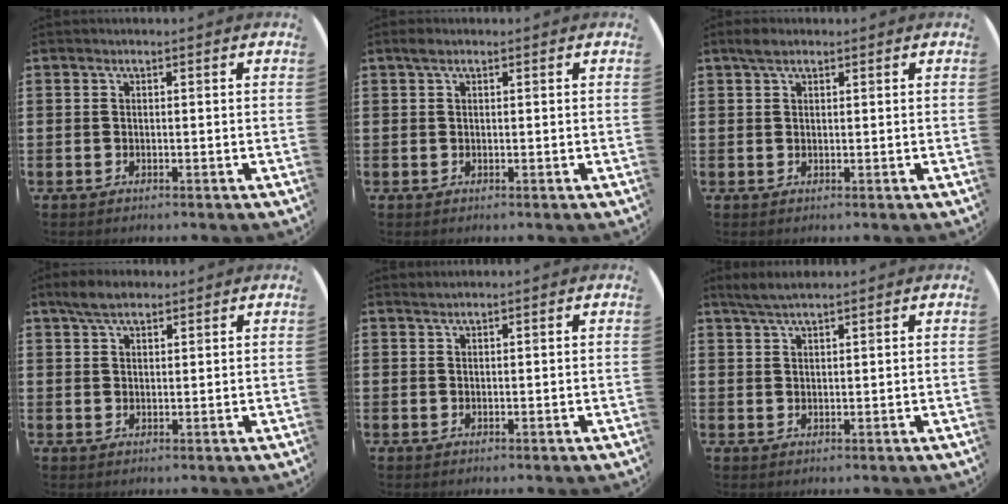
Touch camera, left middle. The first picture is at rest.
{"total": 0.9, "force": [0.6, 0.5, 0.5], "torque": [-0.003, 0.002, 0.008]}
{"total": 2.1, "force": [1.6, 0.9, 1.0], "torque": [-0.014, 0.003, 0.027]}
{"total": 3.8, "force": [3.0, 1.5, 1.7], "torque": [-0.032, 0.003, 0.055]}
{"total": 0.5, "force": [0.5, -0.1, 0.0], "torque": [0.000, 0.000, 0.010]}
{"total": 2.6, "force": [2.2, 0.3, 1.3], "torque": [-0.029, 0.004, 0.041]}